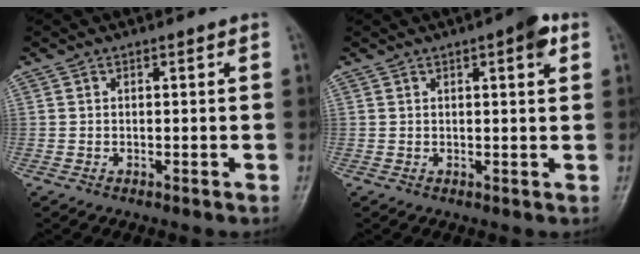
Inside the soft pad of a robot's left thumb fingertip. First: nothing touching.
{"total": 4.1, "force": [1.9, 1.0, 3.5], "torque": [-0.044, -0.002, 0.021]}